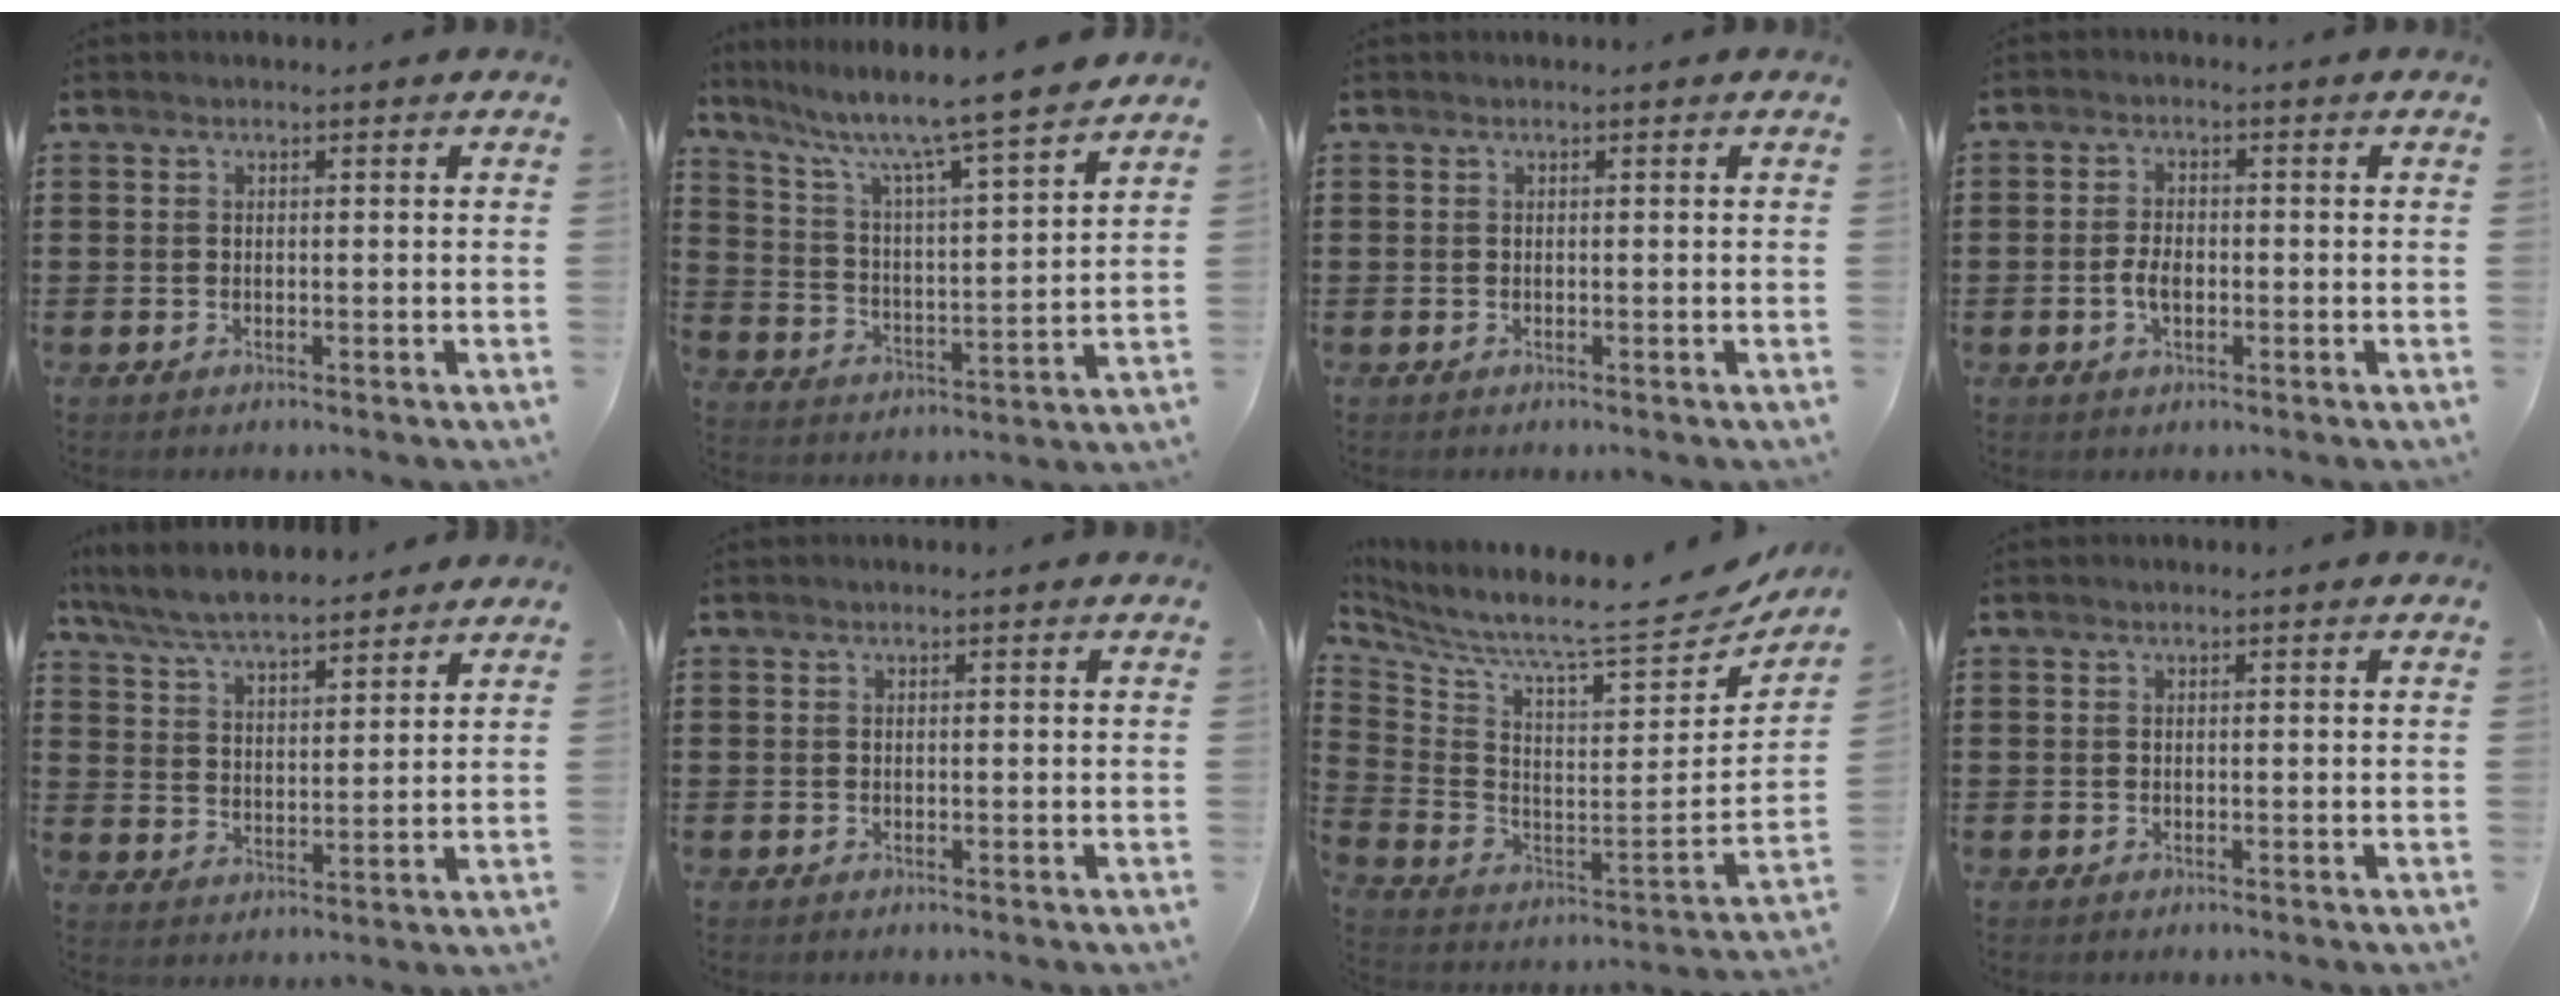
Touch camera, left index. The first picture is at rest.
{"total": 7.9, "force": [6.7, -0.4, 4.3], "torque": [-0.109, -0.053, 0.104]}
{"total": 0.0}
{"total": 3.1, "force": [-0.6, 1.5, 2.6], "torque": [-0.065, -0.002, -0.015]}
{"total": 6.8, "force": [6.4, 0.8, 2.2], "torque": [-0.069, -0.027, 0.115]}
{"total": 0.0}
{"total": 7.3, "force": [6.8, -0.5, 2.6], "torque": [-0.083, -0.083, 0.102]}
{"total": 0.0}